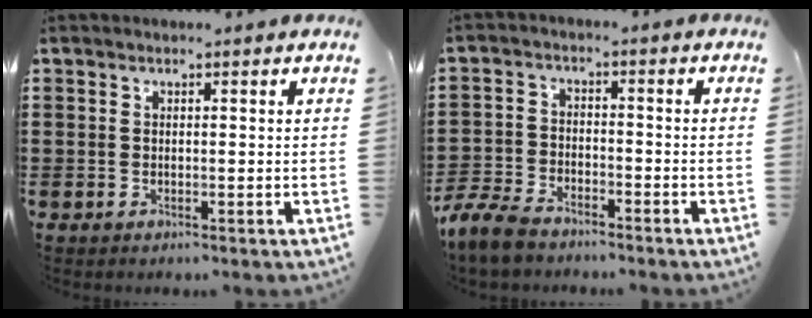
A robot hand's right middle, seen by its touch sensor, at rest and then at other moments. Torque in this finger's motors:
{"motor_torque": [0.17, -0.08, 0.30, 0.09]}